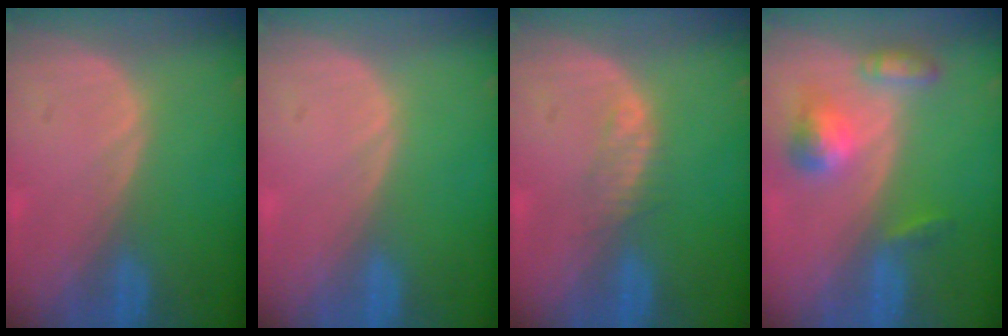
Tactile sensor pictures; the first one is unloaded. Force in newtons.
{"total": 0.0}
{"total": 1.8, "press": 1.8, "slide": 0.1}
{"total": 5.7, "press": 5.2, "slide": 2.4}